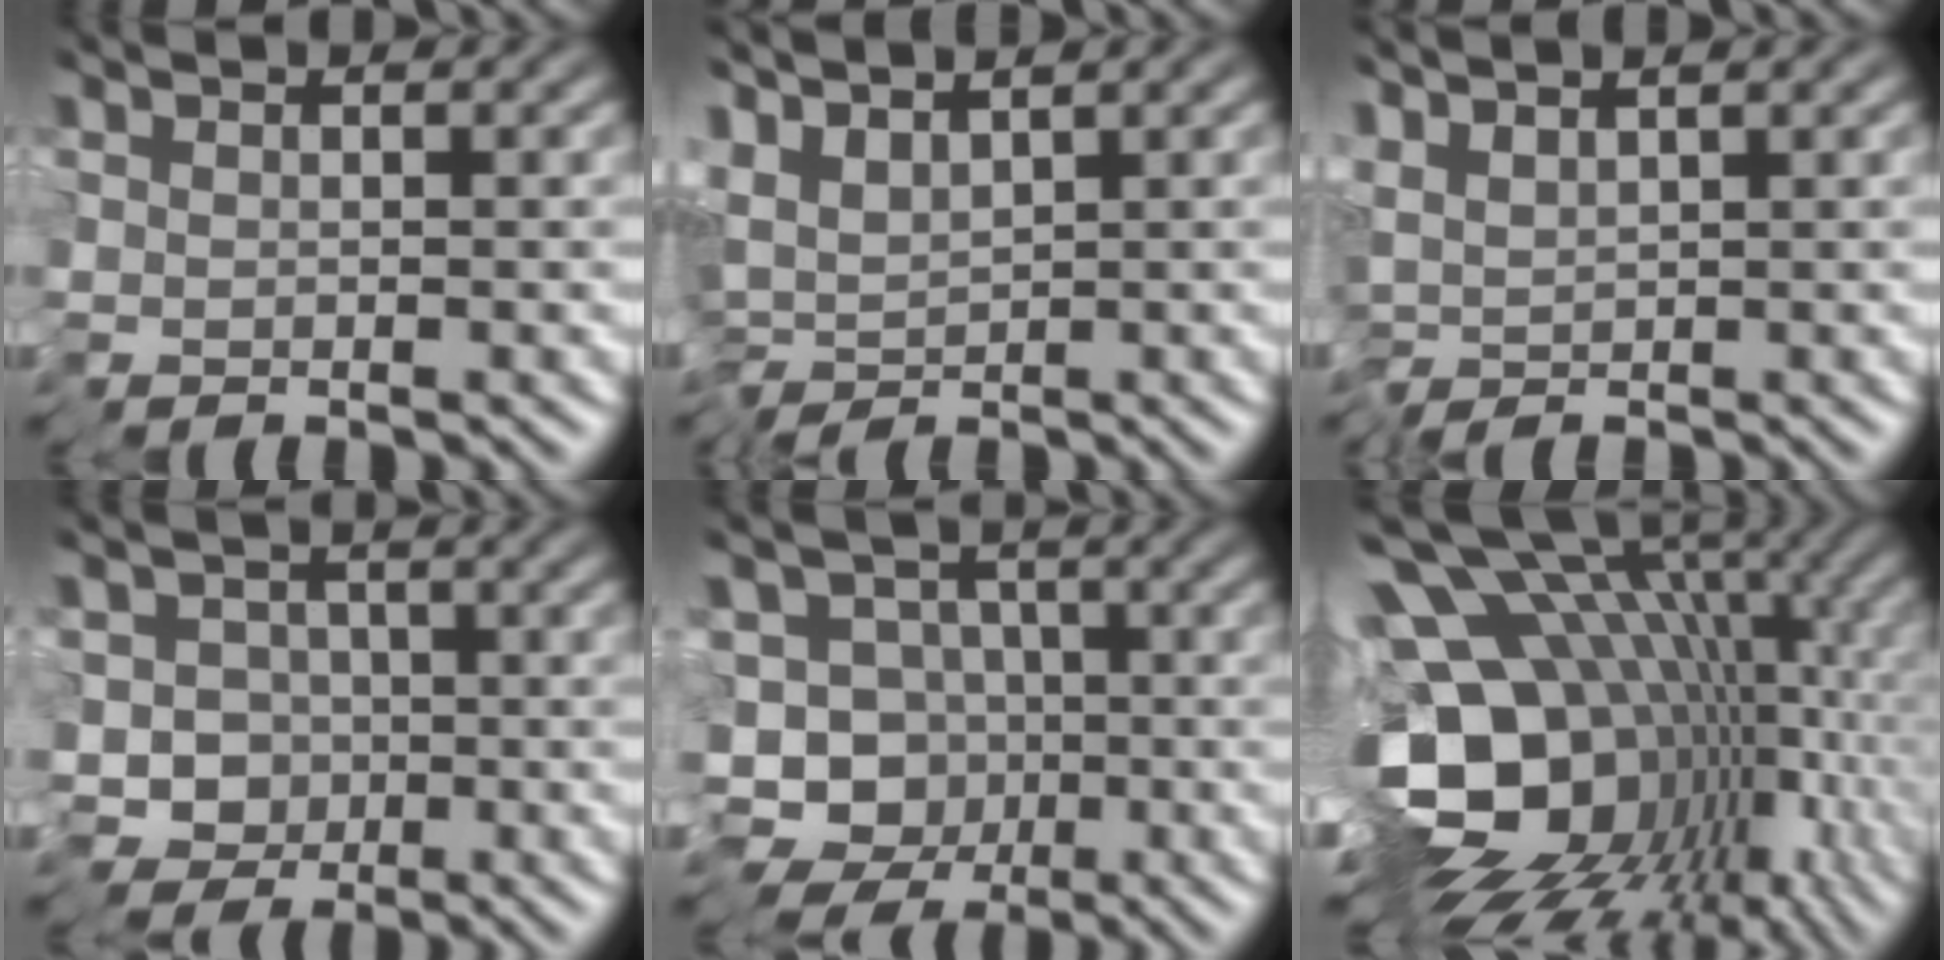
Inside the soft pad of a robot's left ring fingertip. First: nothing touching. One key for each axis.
{"total": 2.6, "fx": 1.1, "fy": 0.1, "fz": 2.3, "tx": -0.045, "ty": 0.009, "tz": 0.011}
{"total": 1.9, "fx": 0.8, "fy": -0.2, "fz": 1.8, "tx": -0.036, "ty": 0.012, "tz": 0.009}
{"total": 7.3, "fx": -3.7, "fy": 5.8, "fz": 2.3, "tx": -0.022, "ty": 0.011, "tz": -0.089}
{"total": 10.4, "fx": -6.3, "fy": 7.2, "fz": 4.0, "tx": -0.067, "ty": 0.002, "tz": -0.112}
{"total": 17.9, "fx": 0.1, "fy": 11.7, "fz": 13.6, "tx": -0.230, "ty": 0.002, "tz": 0.025}